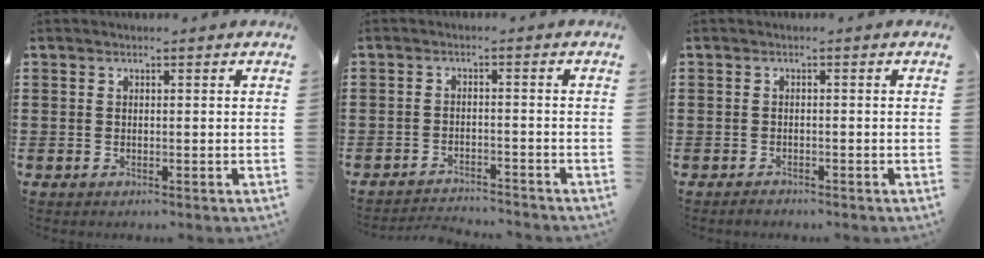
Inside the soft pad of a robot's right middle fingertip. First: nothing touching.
{"total": 2.7, "force": [-2.7, 0.0, 0.2], "torque": [-0.007, -0.001, -0.056]}
{"total": 0.9, "force": [-0.9, 0.2, 0.2], "torque": [-0.006, -0.001, -0.018]}